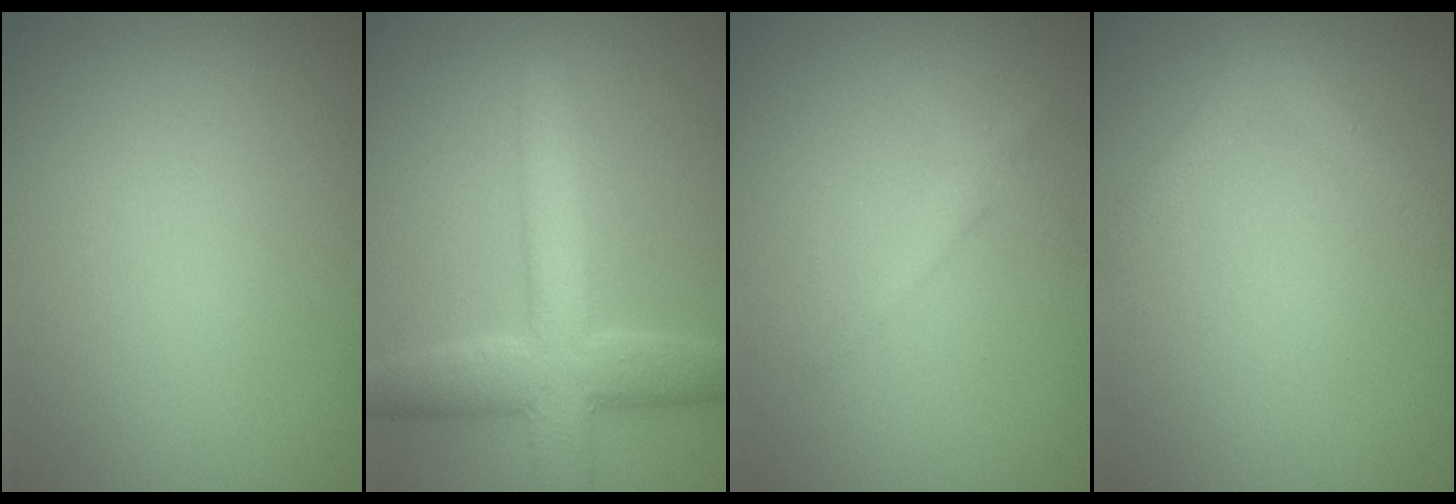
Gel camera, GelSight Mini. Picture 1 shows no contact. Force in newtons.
{"total": 6.7, "press": 6.7, "slide": 0.2}
{"total": 1.4, "press": 1.4, "slide": 0.1}
{"total": 2.2, "press": 2.2, "slide": 0.1}